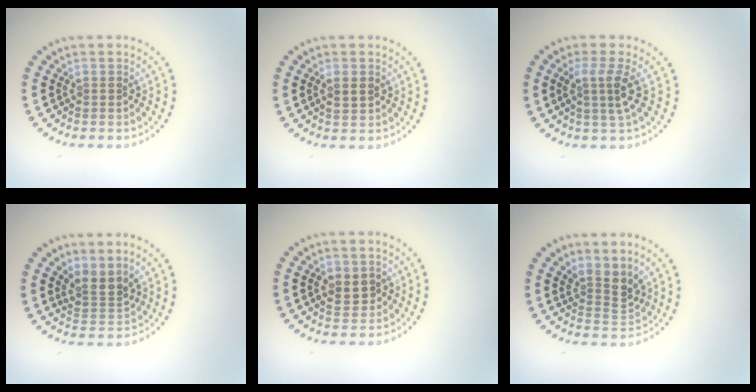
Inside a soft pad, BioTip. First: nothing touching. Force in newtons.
{"total": 1.1, "press": 1.1, "slide": 0.1}
{"total": 2.7, "press": 2.0, "slide": 1.8}
{"total": 2.7, "press": 1.8, "slide": 1.9}
{"total": 2.3, "press": 2.2, "slide": 0.3}
{"total": 2.7, "press": 2.0, "slide": 1.8}